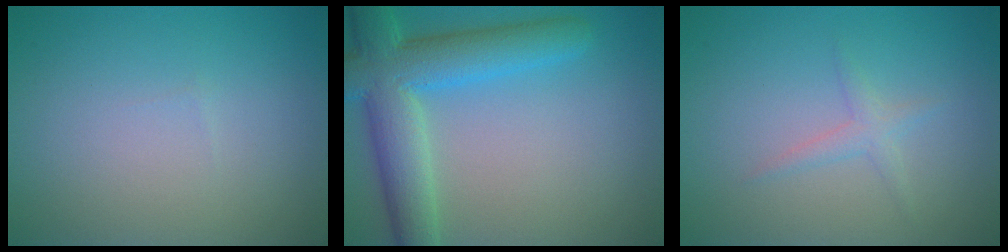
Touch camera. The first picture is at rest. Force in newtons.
{"total": 7.8, "press": 7.8, "slide": 0.3}
{"total": 1.3, "press": 1.3, "slide": 0.0}